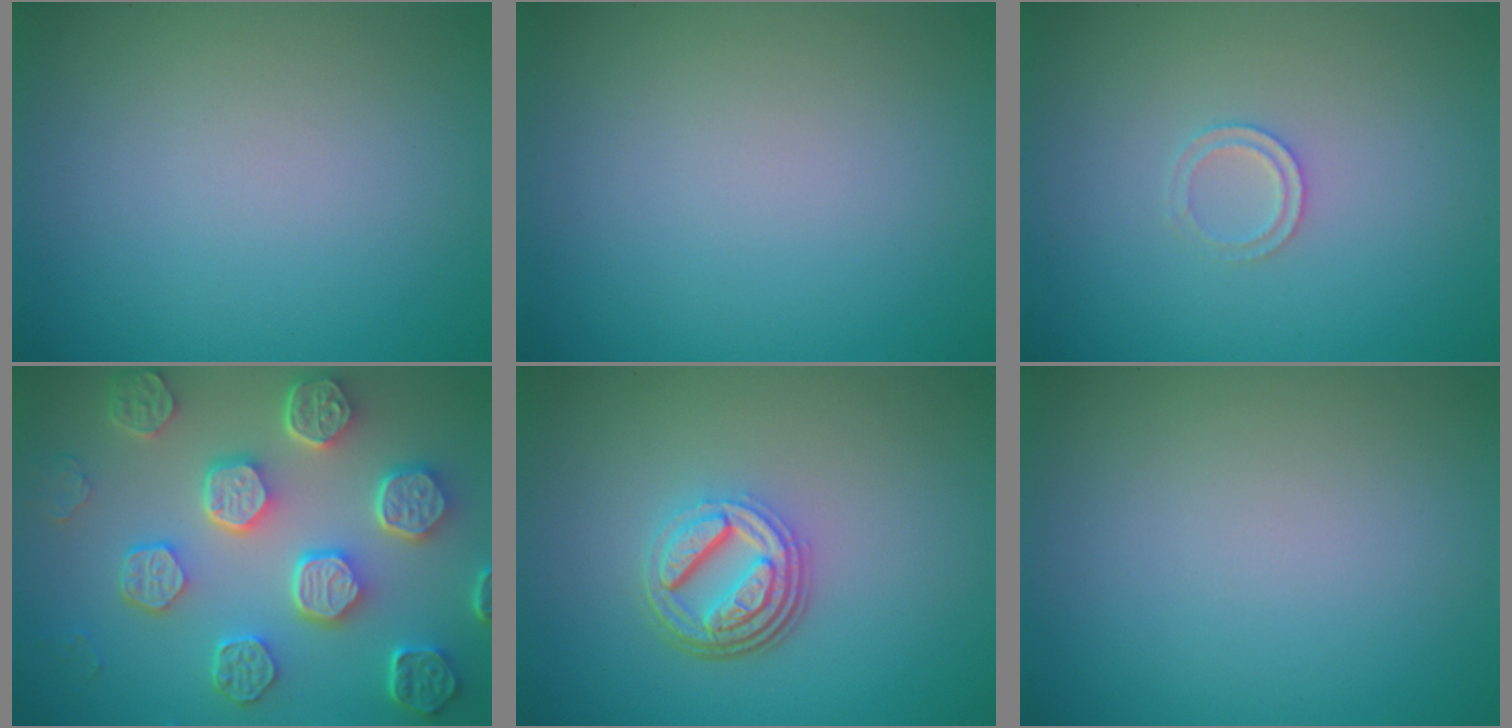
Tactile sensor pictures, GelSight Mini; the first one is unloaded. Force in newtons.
{"total": 0.0}
{"total": 1.2, "press": 1.2, "slide": 0.2}
{"total": 8.1, "press": 6.1, "slide": 5.4}
{"total": 4.7, "press": 3.5, "slide": 3.2}
{"total": 0.0}